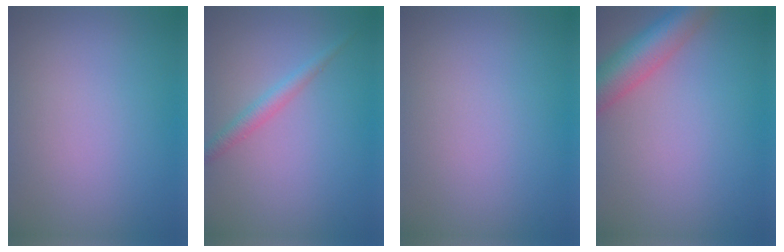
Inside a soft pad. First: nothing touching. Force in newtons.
{"total": 1.7, "press": 1.7, "slide": 0.1}
{"total": 0.0}
{"total": 5.9, "press": 5.8, "slide": 0.3}